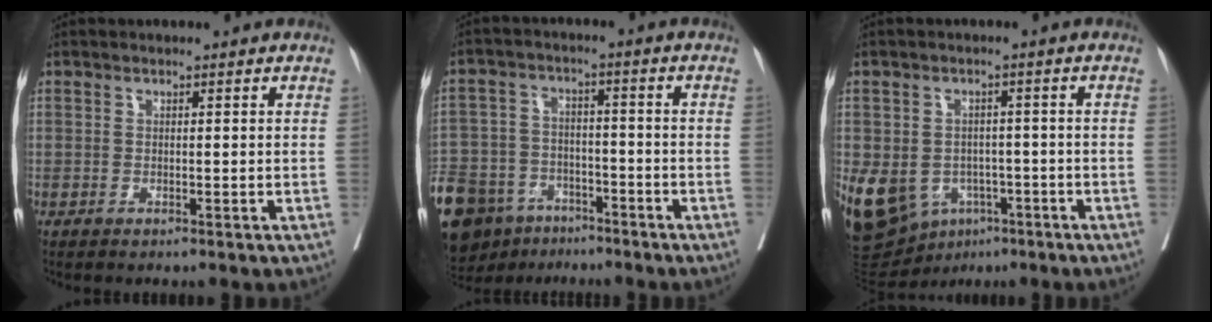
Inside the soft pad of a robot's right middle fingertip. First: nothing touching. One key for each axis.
{"total": 23.7, "fx": -15.3, "fy": 14.3, "fz": 11.1, "tx": -0.335, "ty": -0.030, "tz": -0.245}
{"total": 14.3, "fx": -5.9, "fy": 10.8, "fz": 7.3, "tx": -0.172, "ty": 0.006, "tz": -0.080}